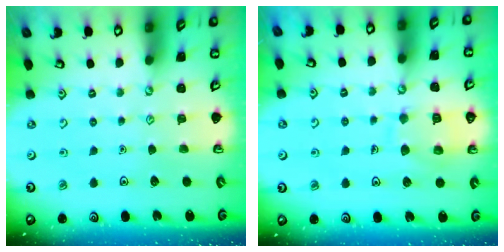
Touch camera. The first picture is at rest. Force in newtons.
{"total": 10.5, "press": 10.5, "slide": 1.0}